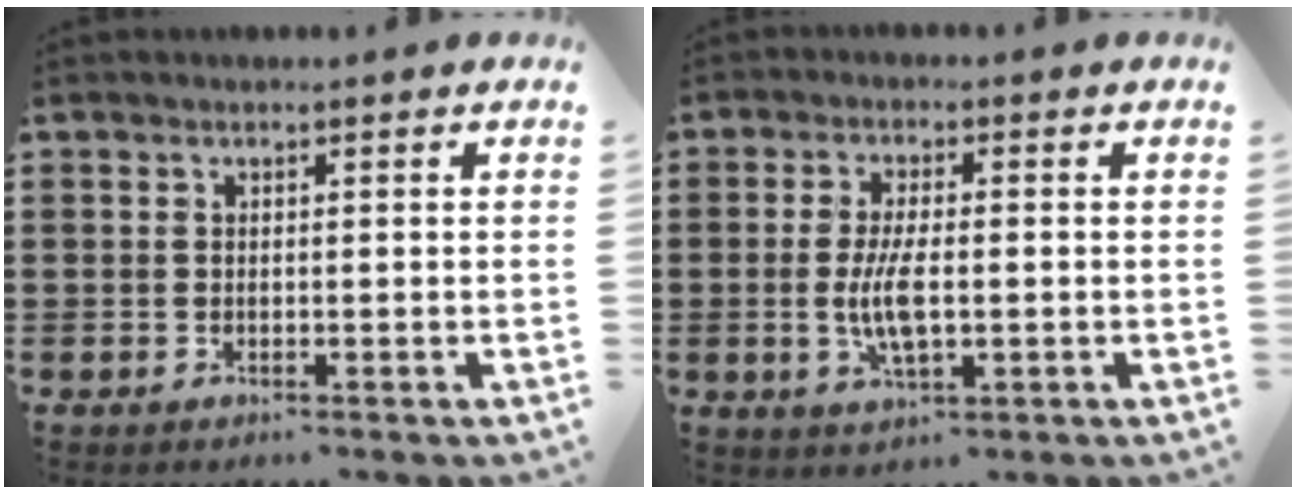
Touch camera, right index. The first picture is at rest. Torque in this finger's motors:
{"motor_torque": [1.54, 0.60, 0.22, 0.13]}